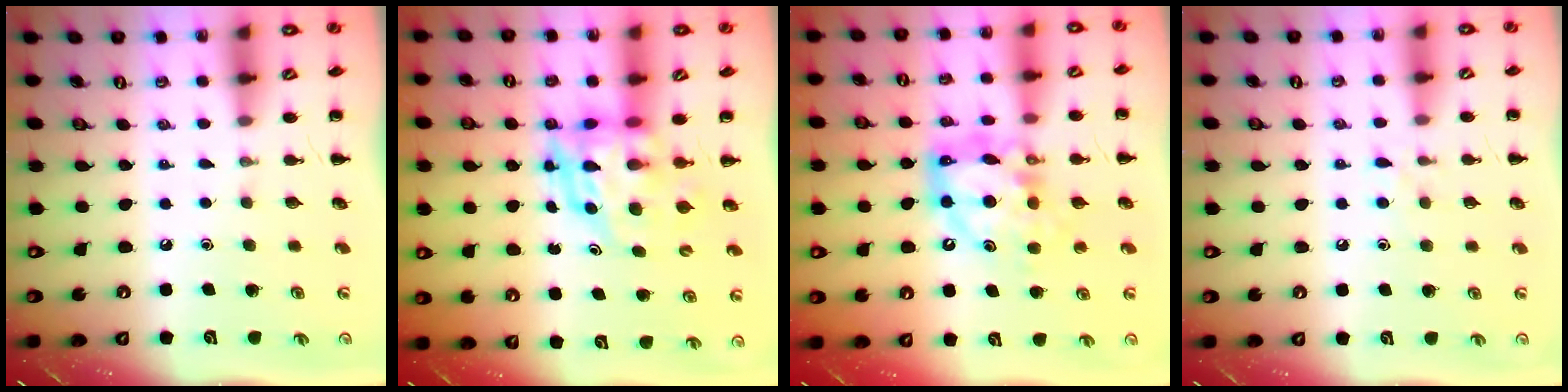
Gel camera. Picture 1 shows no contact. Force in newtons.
{"total": 5.5, "press": 5.2, "slide": 1.7}
{"total": 12.6, "press": 12.0, "slide": 3.8}
{"total": 5.4, "press": 5.1, "slide": 1.9}